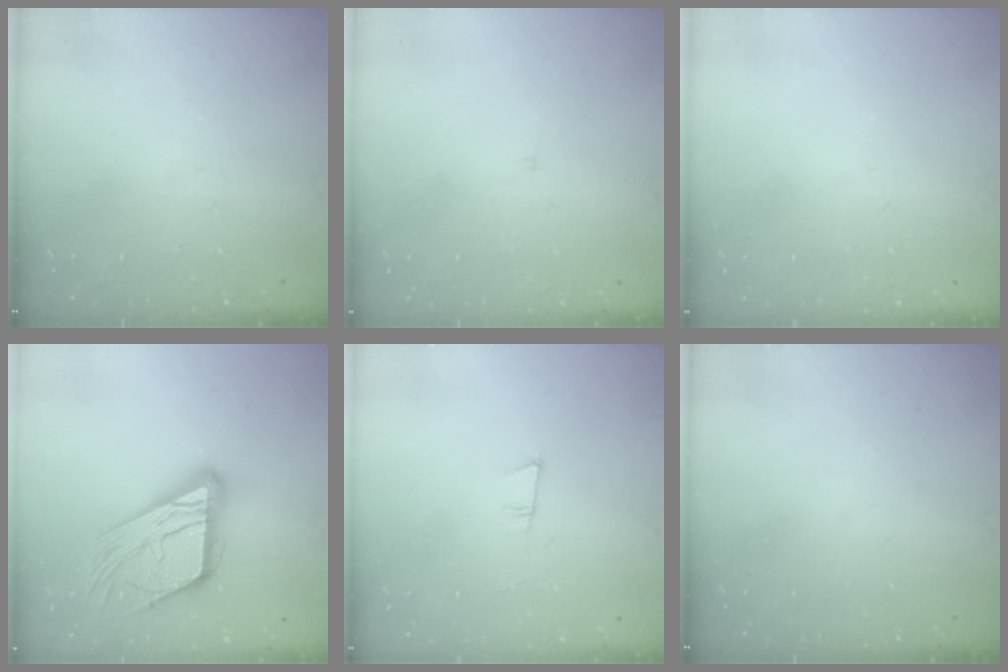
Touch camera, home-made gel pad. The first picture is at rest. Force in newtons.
{"total": 2.1, "press": 2.1, "slide": 0.2}
{"total": 1.5, "press": 1.5, "slide": 0.1}
{"total": 19.7, "press": 19.6, "slide": 1.8}
{"total": 5.7, "press": 4.9, "slide": 2.8}
{"total": 0.0}